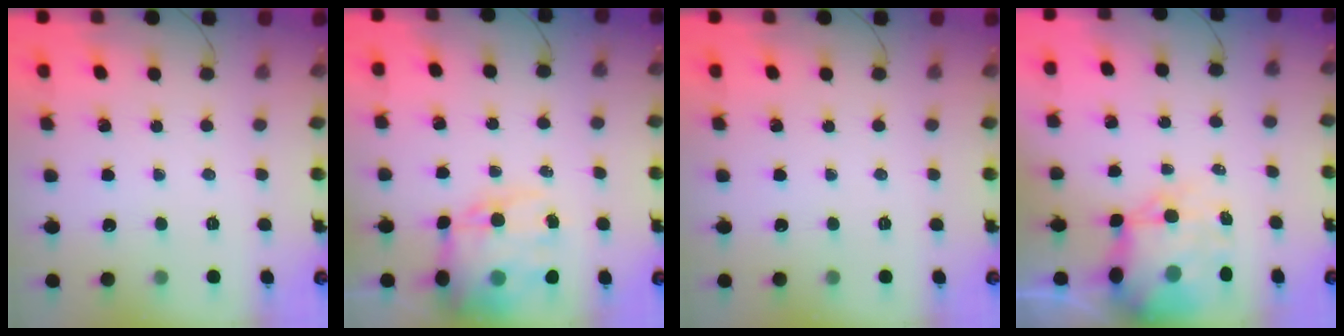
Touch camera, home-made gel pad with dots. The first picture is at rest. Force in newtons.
{"total": 16.1, "press": 15.6, "slide": 3.6}
{"total": 0.0}
{"total": 10.8, "press": 10.4, "slide": 2.9}